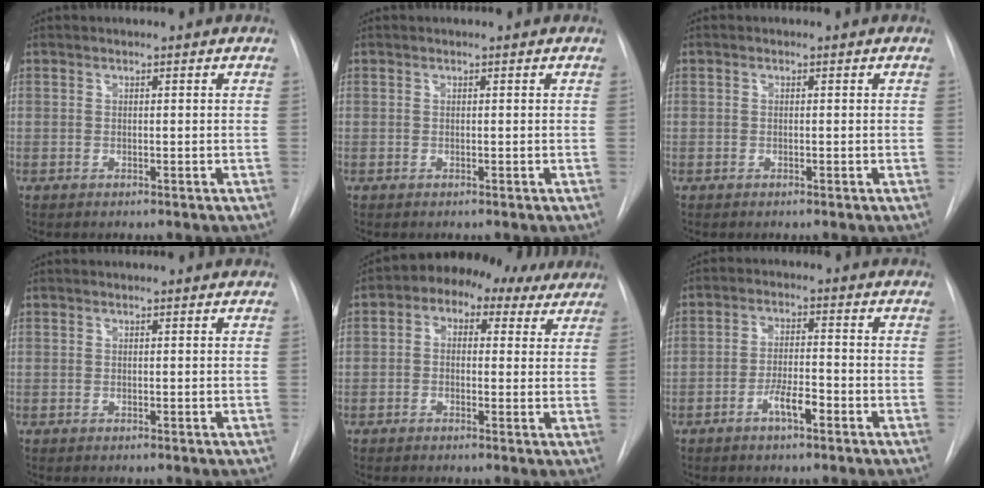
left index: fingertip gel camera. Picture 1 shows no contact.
{"total": 0.0}
{"total": 0.0}
{"total": 0.0}
{"total": 9.7, "force": [5.1, 6.3, 5.2], "torque": [-0.061, 0.049, 0.060]}
{"total": 4.7, "force": [-2.6, 1.1, 3.7], "torque": [-0.071, 0.002, -0.049]}